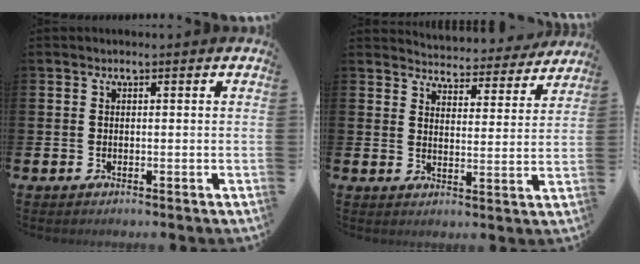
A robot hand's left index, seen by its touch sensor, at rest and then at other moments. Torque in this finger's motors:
{"motor_torque": [1.07, -1.07, 0.24, 0.07]}